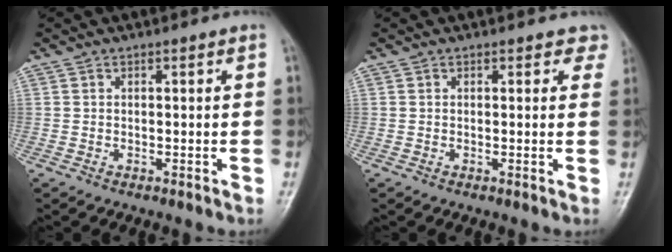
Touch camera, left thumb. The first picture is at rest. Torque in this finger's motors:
{"motor_torque": [-0.02, 0.02, -0.09, 0.16, 0.01]}